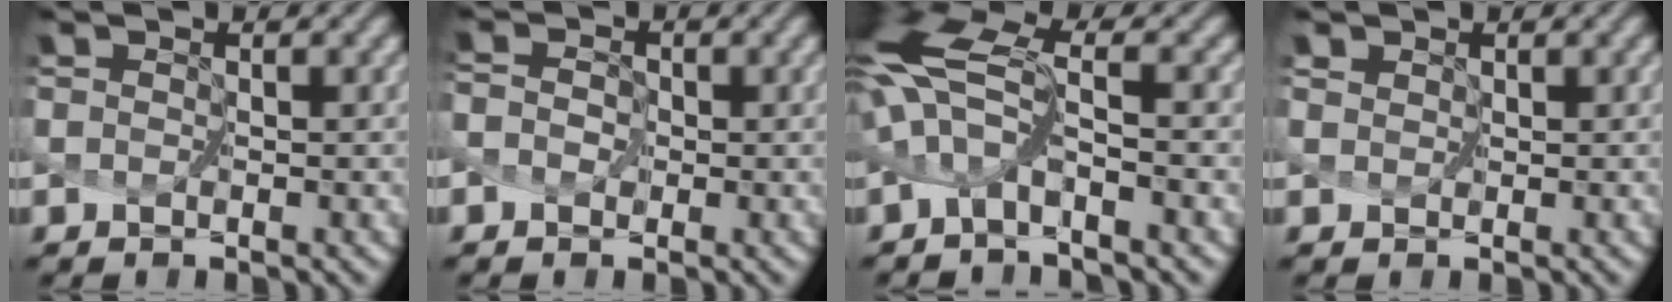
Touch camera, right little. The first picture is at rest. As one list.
[{"total": 1.9, "force": [-0.1, 1.6, 1.0], "torque": [-0.012, 0.006, -0.008]}, {"total": 5.4, "force": [-0.4, 1.8, 5.1], "torque": [-0.098, 0.012, -0.019]}, {"total": 0.6, "force": [0.4, 0.4, 0.0], "torque": [0.005, 0.000, 0.007]}]